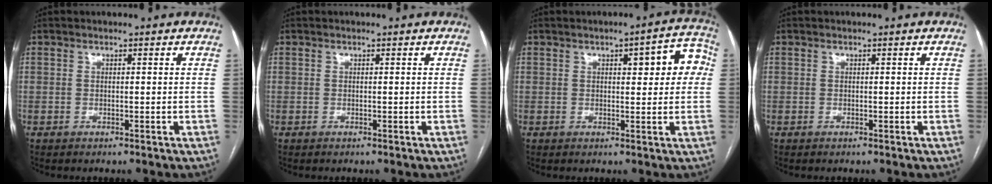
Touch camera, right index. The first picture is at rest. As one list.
[{"total": 0.0}, {"total": 7.3, "force": [1.8, 2.2, 6.7], "torque": [-0.070, 0.023, 0.016]}, {"total": 0.0}]